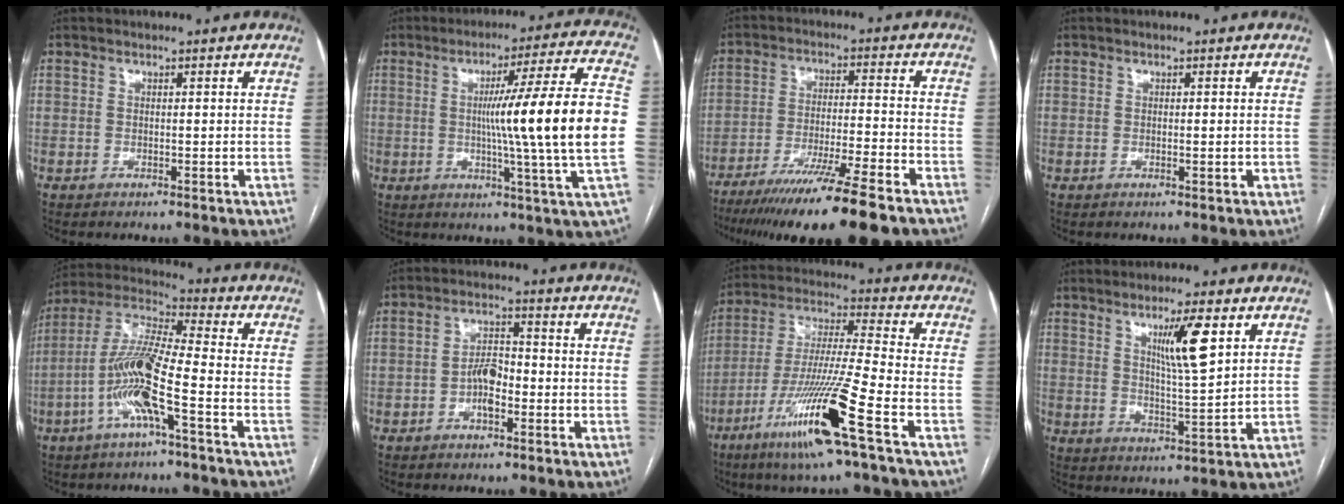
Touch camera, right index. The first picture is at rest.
{"total": 18.7, "force": [-0.5, -2.2, 18.5], "torque": [-0.269, -0.004, -0.020]}
{"total": 18.0, "force": [-13.7, -0.2, 11.6], "torque": [-0.173, -0.042, -0.221]}
{"total": 0.8, "force": [-0.1, 0.2, 0.8], "torque": [-0.012, 0.002, 0.004]}
{"total": 11.9, "force": [-4.2, 0.5, 11.1], "torque": [-0.236, 0.007, -0.090]}
{"total": 4.6, "force": [-1.6, 1.9, 3.8], "torque": [-0.071, 0.011, -0.032]}
{"total": 16.5, "force": [-8.1, -1.2, 14.3], "torque": [-0.295, -0.034, -0.155]}
{"total": 7.6, "force": [3.4, 0.2, 6.8], "torque": [-0.118, -0.009, 0.060]}